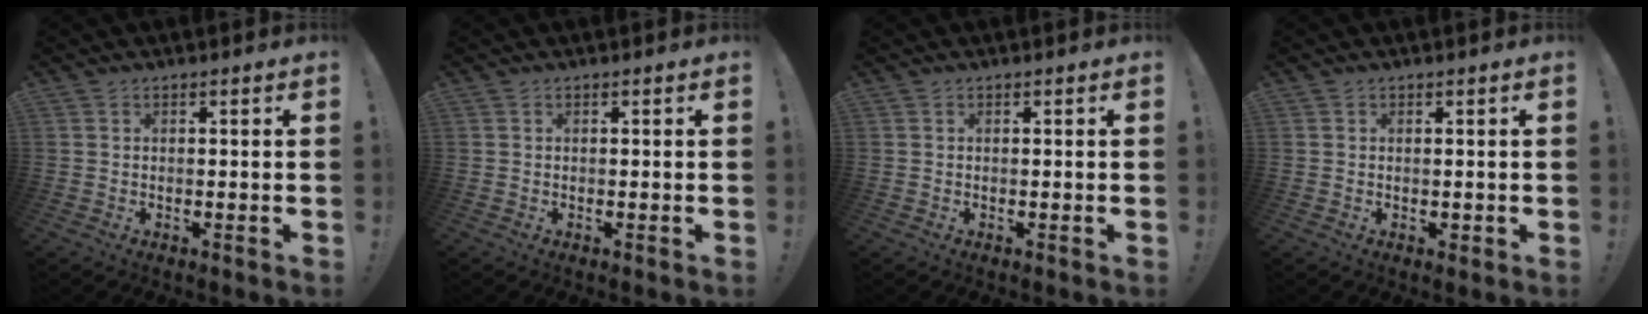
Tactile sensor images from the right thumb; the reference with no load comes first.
{"total": 0.0}
{"total": 0.0}
{"total": 0.9, "force": [-0.1, 0.8, 0.4], "torque": [-0.006, 0.002, -0.001]}